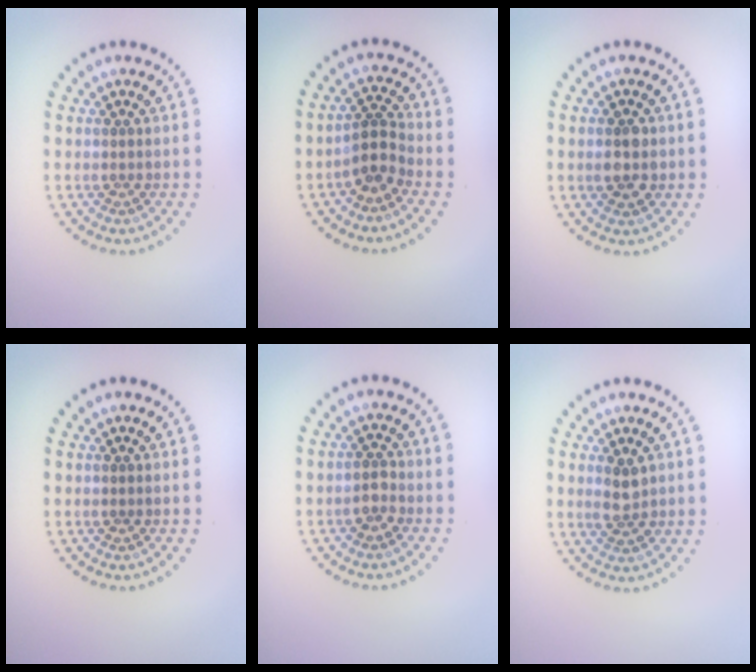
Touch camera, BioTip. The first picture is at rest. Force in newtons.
{"total": 2.6, "press": 2.1, "slide": 1.6}
{"total": 2.8, "press": 2.8, "slide": 0.1}
{"total": 0.0}
{"total": 1.5, "press": 1.4, "slide": 0.5}
{"total": 2.1, "press": 2.1, "slide": 0.3}